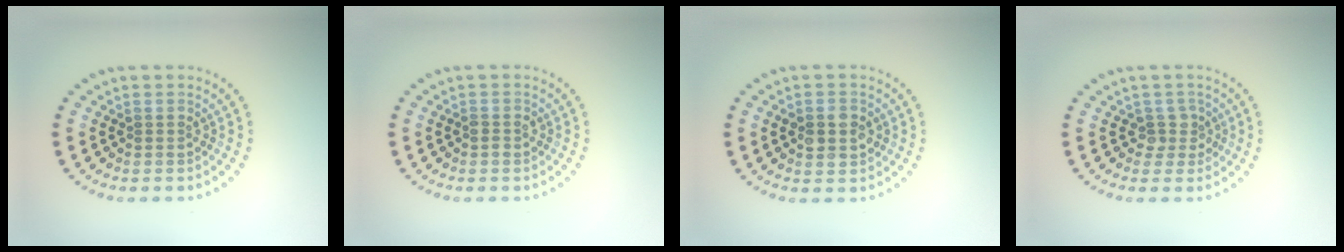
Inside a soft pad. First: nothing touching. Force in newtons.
{"total": 0.8, "press": 0.8, "slide": 0.2}
{"total": 2.8, "press": 2.8, "slide": 0.1}
{"total": 1.7, "press": 1.2, "slide": 1.2}